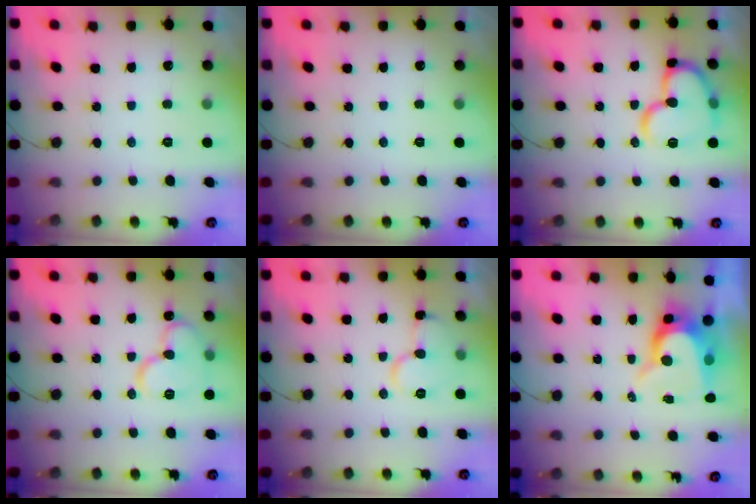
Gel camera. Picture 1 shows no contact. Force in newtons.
{"total": 0.0}
{"total": 17.2, "press": 17.1, "slide": 2.0}
{"total": 12.2, "press": 12.1, "slide": 1.7}
{"total": 9.2, "press": 9.1, "slide": 1.1}
{"total": 9.8, "press": 9.7, "slide": 1.1}